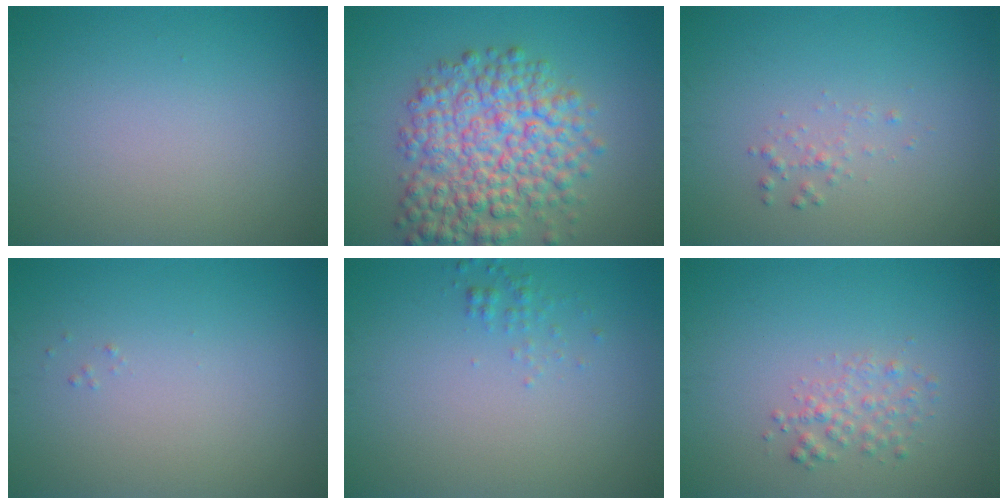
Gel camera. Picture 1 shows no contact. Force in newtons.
{"total": 8.4, "press": 8.4, "slide": 0.3}
{"total": 0.9, "press": 0.9, "slide": 0.0}
{"total": 0.0}
{"total": 0.9, "press": 0.9, "slide": 0.0}
{"total": 1.7, "press": 1.7, "slide": 0.1}